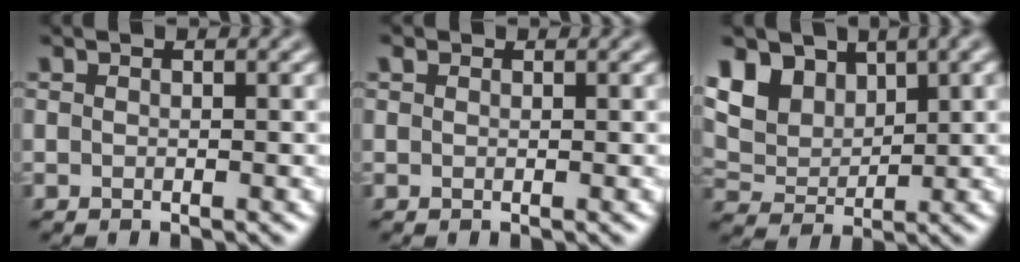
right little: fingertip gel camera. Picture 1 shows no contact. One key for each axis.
{"total": 0.5, "fx": 0.4, "fy": 0.3, "fz": 0.1, "tx": -0.001, "ty": 0.003, "tz": 0.008}
{"total": 6.0, "fx": 3.3, "fy": 3.7, "fz": 3.4, "tx": -0.075, "ty": 0.001, "tz": 0.057}